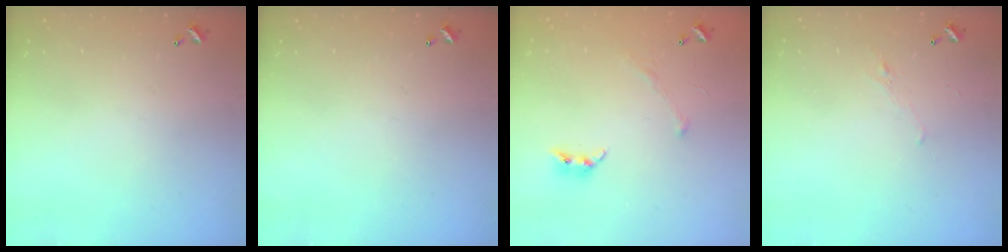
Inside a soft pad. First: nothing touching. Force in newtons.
{"total": 0.0}
{"total": 3.6, "press": 3.5, "slide": 0.9}
{"total": 0.7, "press": 0.2, "slide": 0.6}